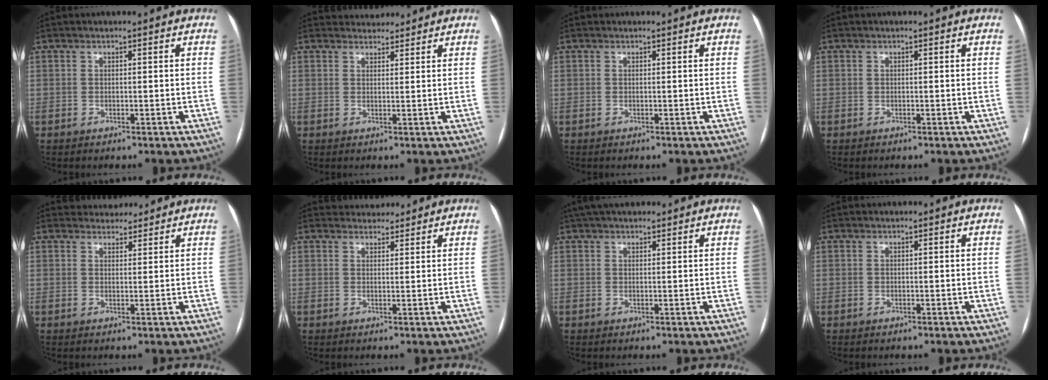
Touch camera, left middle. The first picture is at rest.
{"total": 3.5, "force": [3.3, 1.2, 0.0], "torque": [0.003, 0.014, 0.047]}
{"total": 0.0}
{"total": 0.0}
{"total": 4.3, "force": [4.0, 1.5, 0.1], "torque": [0.002, 0.012, 0.056]}
{"total": 4.1, "force": [3.8, 1.4, 0.2], "torque": [0.002, 0.014, 0.054]}
{"total": 7.5, "force": [6.4, 2.2, 3.3], "torque": [-0.049, 0.040, 0.104]}
{"total": 0.0}